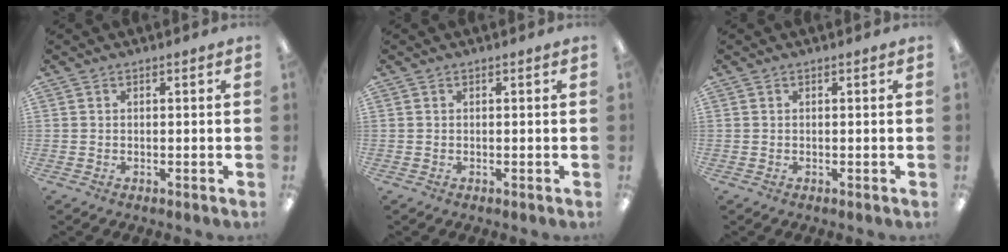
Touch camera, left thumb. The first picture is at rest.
{"total": 0.0}
{"total": 0.0}